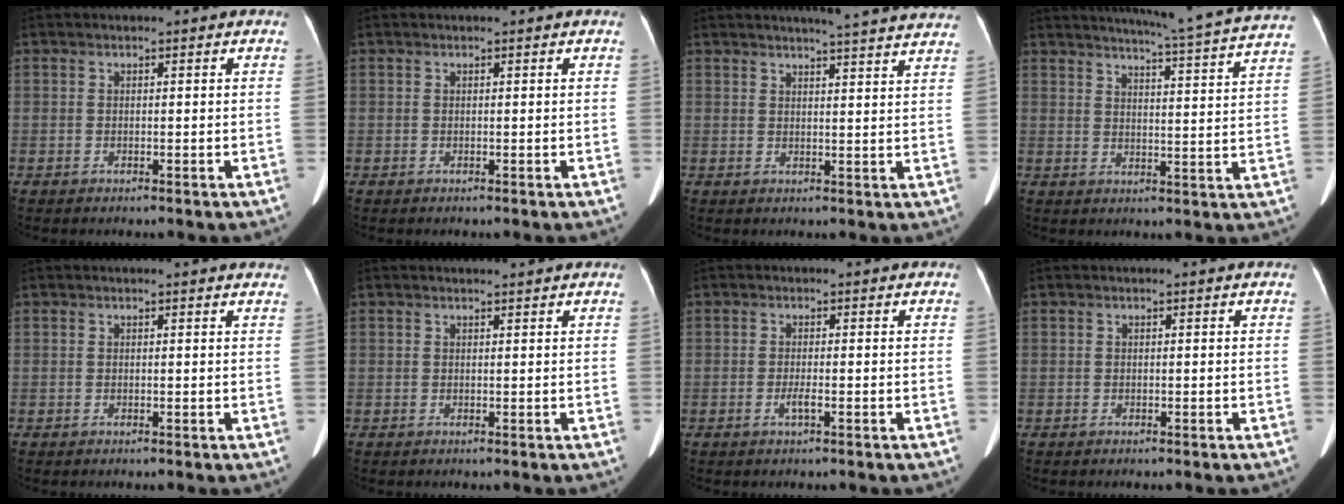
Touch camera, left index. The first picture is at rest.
{"total": 0.0}
{"total": 15.3, "force": [14.3, 0.2, 5.4], "torque": [-0.071, -0.024, 0.161]}
{"total": 18.1, "force": [16.7, -1.7, 6.6], "torque": [-0.112, -0.056, 0.201]}
{"total": 4.7, "force": [4.5, 0.6, 1.3], "torque": [-0.013, 0.006, 0.034]}
{"total": 1.6, "force": [1.6, 0.0, 0.3], "torque": [-0.008, 0.002, 0.023]}
{"total": 1.2, "force": [-0.7, 0.0, 1.0], "torque": [-0.026, -0.006, -0.011]}
{"total": 0.0}